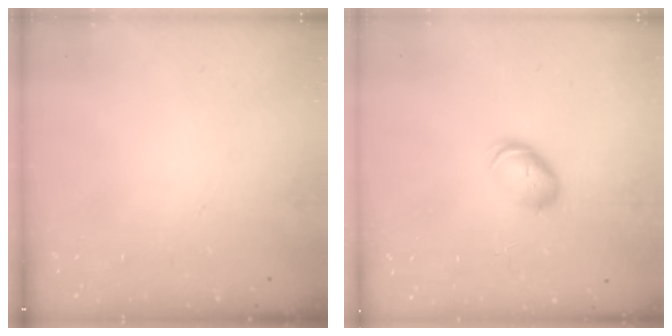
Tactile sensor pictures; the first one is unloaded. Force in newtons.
{"total": 7.3, "press": 7.2, "slide": 0.7}